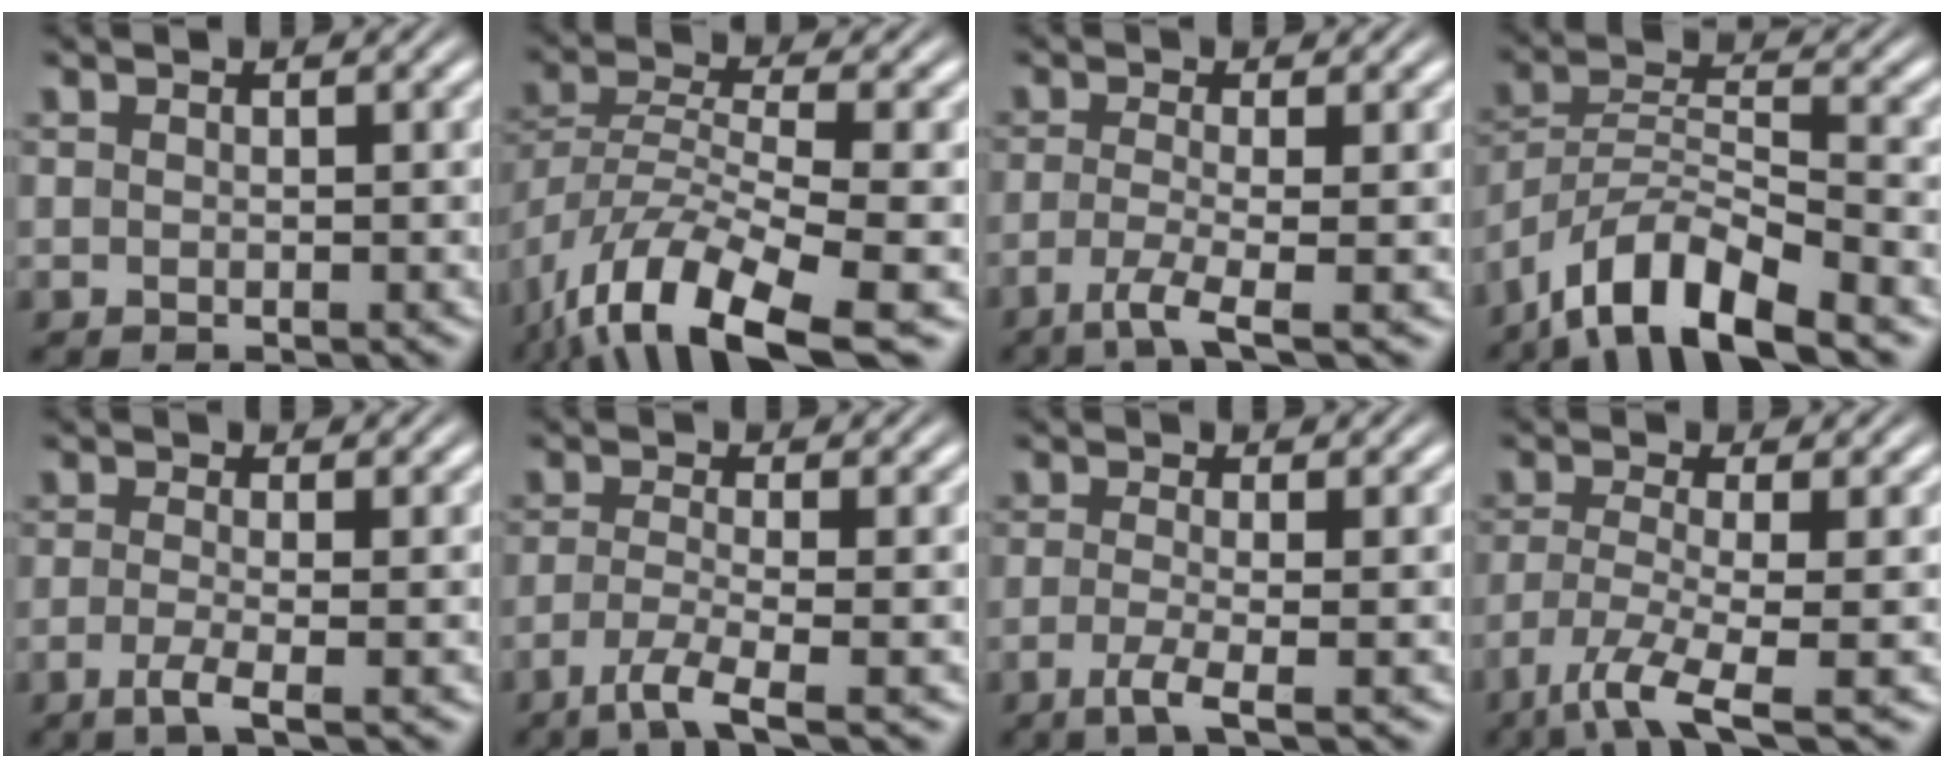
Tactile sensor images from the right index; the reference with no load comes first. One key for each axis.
{"total": 8.9, "fx": -5.8, "fy": 3.5, "fz": 5.8, "tx": -0.132, "ty": -0.044, "tz": -0.063}
{"total": 3.6, "fx": -2.3, "fy": 0.1, "fz": 2.8, "tx": -0.065, "ty": -0.031, "tz": -0.024}
{"total": 7.8, "fx": -4.1, "fy": 4.3, "fz": 5.1, "tx": -0.111, "ty": -0.035, "tz": -0.053}
{"total": 2.6, "fx": -1.6, "fy": -0.1, "fz": 2.0, "tx": -0.051, "ty": -0.022, "tz": -0.019}
{"total": 4.0, "fx": -2.8, "fy": 0.3, "fz": 3.0, "tx": -0.066, "ty": -0.029, "tz": -0.030}
{"total": 2.9, "fx": -1.7, "fy": 0.0, "fz": 2.3, "tx": -0.056, "ty": -0.026, "tz": -0.019}
{"total": 6.1, "fx": -3.4, "fy": 1.9, "fz": 4.6, "tx": -0.095, "ty": -0.046, "tz": -0.034}